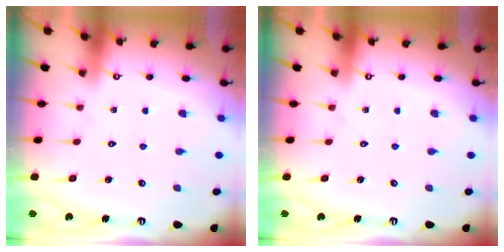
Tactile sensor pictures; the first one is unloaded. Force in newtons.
{"total": 0.0}